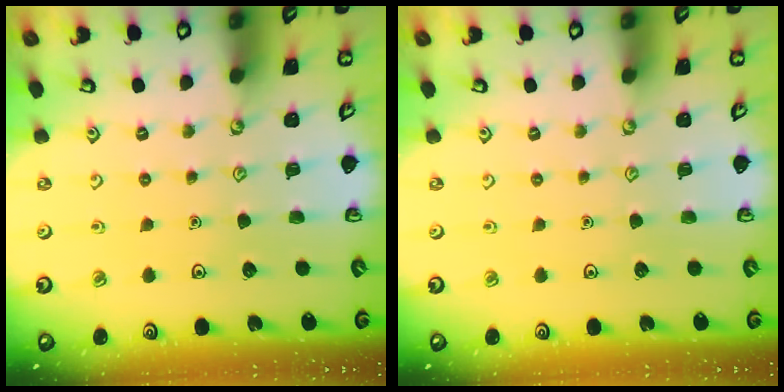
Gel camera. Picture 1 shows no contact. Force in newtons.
{"total": 0.0}